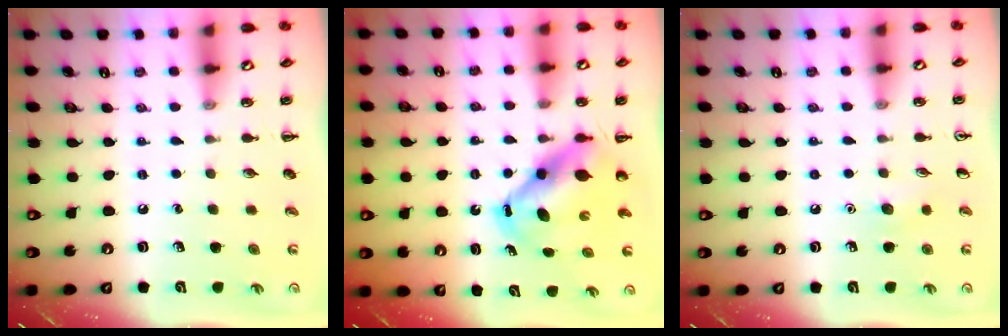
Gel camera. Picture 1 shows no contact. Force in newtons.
{"total": 7.1, "press": 6.8, "slide": 2.0}
{"total": 5.2, "press": 5.0, "slide": 1.6}